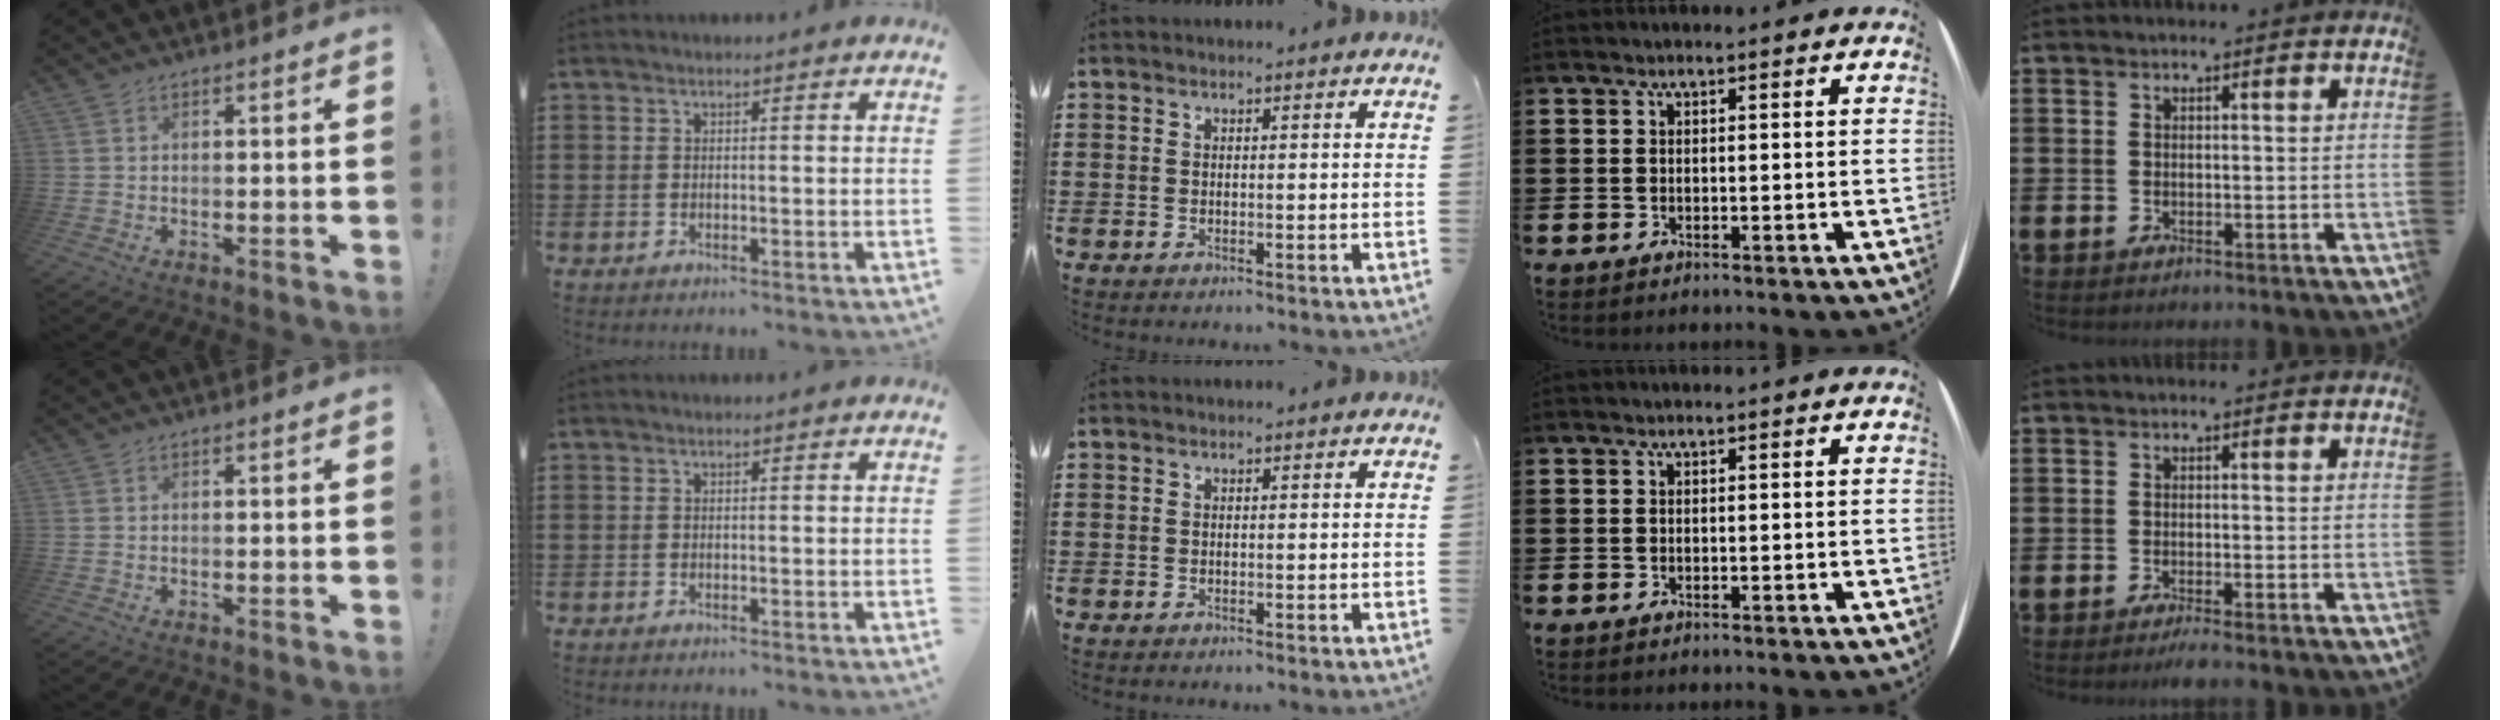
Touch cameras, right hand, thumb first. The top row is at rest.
{"little": {"total": 1.1, "force": [-0.8, 0.0, 0.7], "torque": [-0.011, -0.002, -0.015]}}